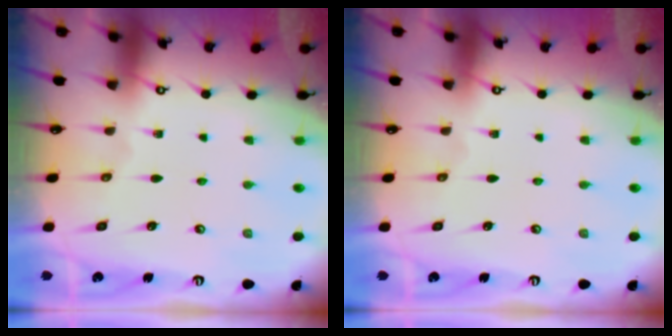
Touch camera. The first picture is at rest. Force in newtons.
{"total": 0.0}